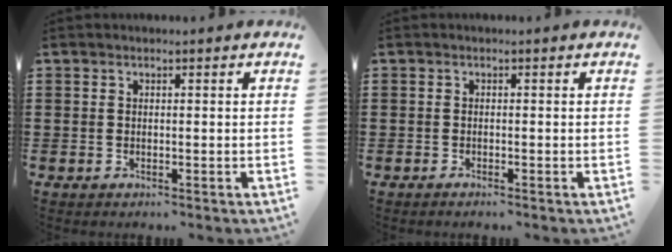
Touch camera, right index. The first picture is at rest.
{"total": 0.6, "force": [-0.6, 0.0, 0.1], "torque": [-0.003, -0.002, -0.011]}